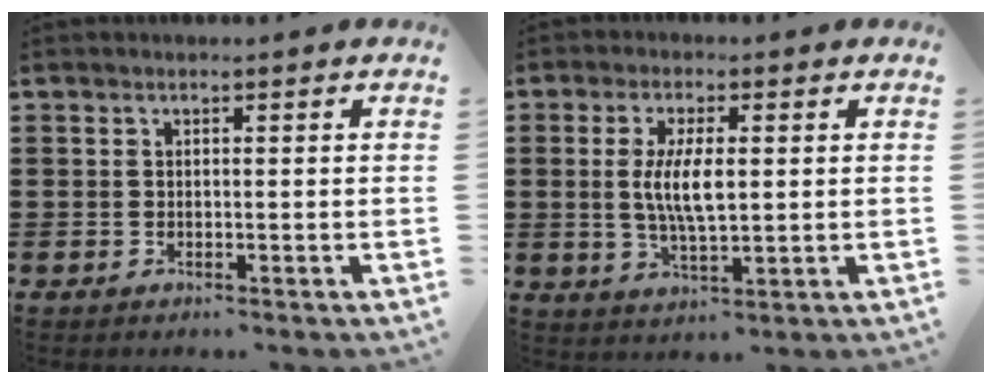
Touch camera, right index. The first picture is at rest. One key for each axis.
{"total": 6.6, "fx": 0.4, "fy": 2.1, "fz": 6.2, "tx": -0.134, "ty": 0.000, "tz": 0.001}